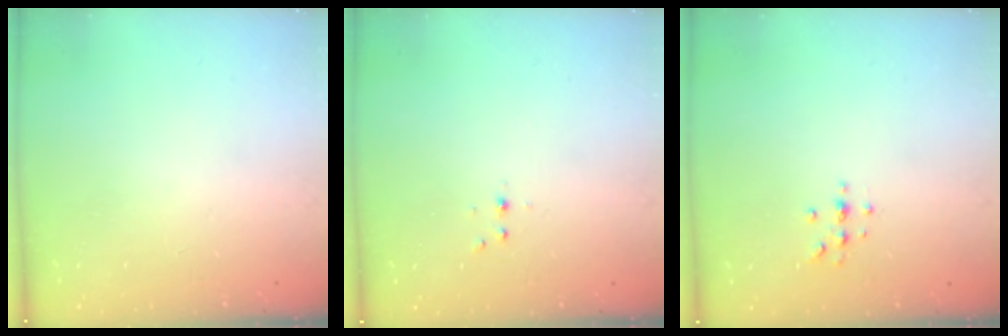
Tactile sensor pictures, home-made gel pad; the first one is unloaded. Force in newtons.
{"total": 3.0, "press": 2.6, "slide": 1.5}
{"total": 3.7, "press": 3.7, "slide": 0.5}